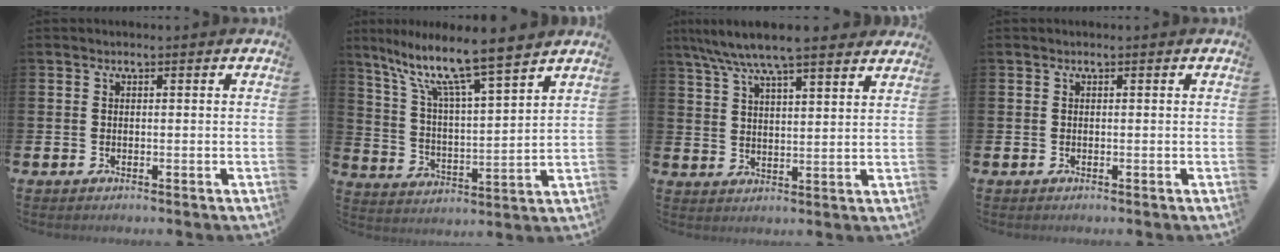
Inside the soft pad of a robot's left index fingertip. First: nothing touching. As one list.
[{"total": 10.8, "force": [9.0, 1.0, 5.7], "torque": [-0.138, -0.055, 0.150]}, {"total": 8.1, "force": [7.4, 0.9, 3.1], "torque": [-0.078, -0.028, 0.132]}, {"total": 0.0}]